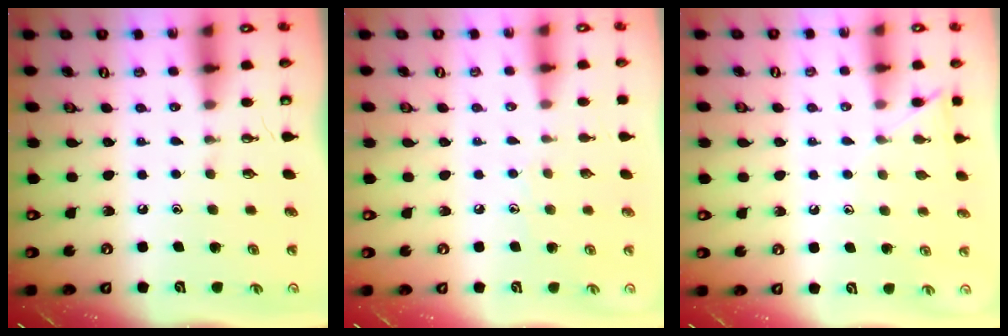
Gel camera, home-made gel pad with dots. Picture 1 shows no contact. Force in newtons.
{"total": 4.5, "press": 4.5, "slide": 0.5}
{"total": 6.9, "press": 6.9, "slide": 0.8}